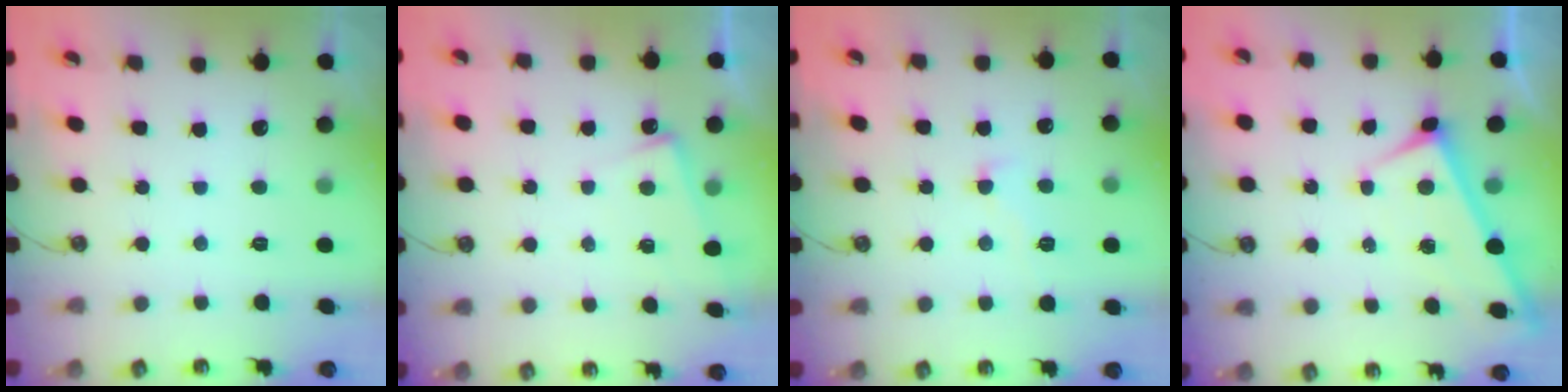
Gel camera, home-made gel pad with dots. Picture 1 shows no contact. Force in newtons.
{"total": 5.8, "press": 5.8, "slide": 0.4}
{"total": 2.2, "press": 2.1, "slide": 0.6}
{"total": 1.4, "press": 1.3, "slide": 0.5}